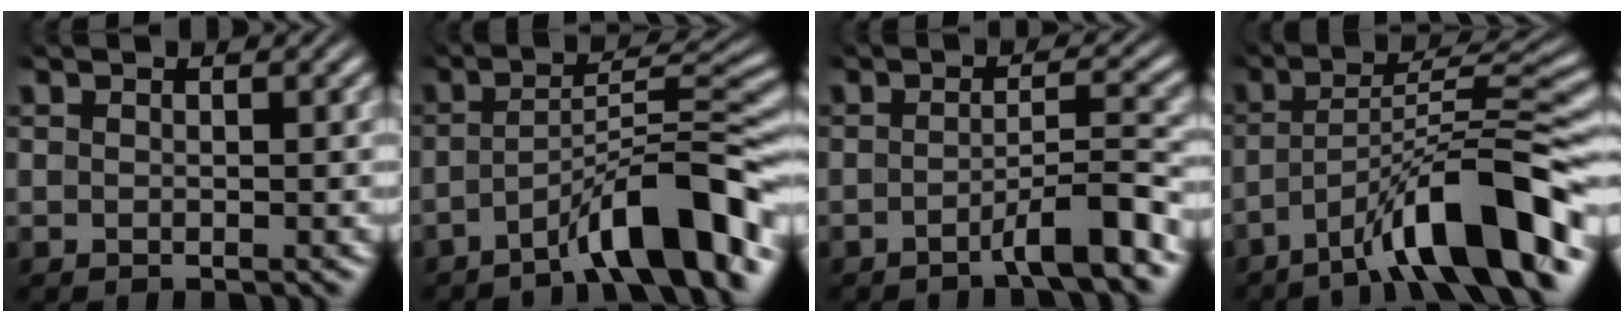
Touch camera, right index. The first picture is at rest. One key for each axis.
{"total": 7.4, "fx": -4.0, "fy": 1.1, "fz": 6.1, "tx": -0.098, "ty": -0.001, "tz": -0.059}
{"total": 3.7, "fx": -2.4, "fy": -0.1, "fz": 2.9, "tx": -0.038, "ty": 0.002, "tz": -0.043}
{"total": 8.3, "fx": -3.8, "fy": 1.2, "fz": 7.3, "tx": -0.113, "ty": 0.008, "tz": -0.057}